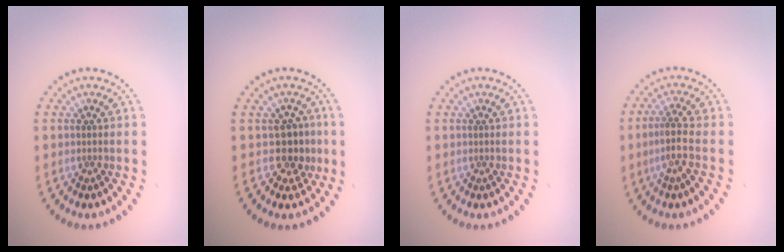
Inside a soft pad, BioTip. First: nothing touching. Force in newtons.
{"total": 2.6, "press": 2.2, "slide": 1.3}
{"total": 0.0}
{"total": 2.6, "press": 2.0, "slide": 1.6}